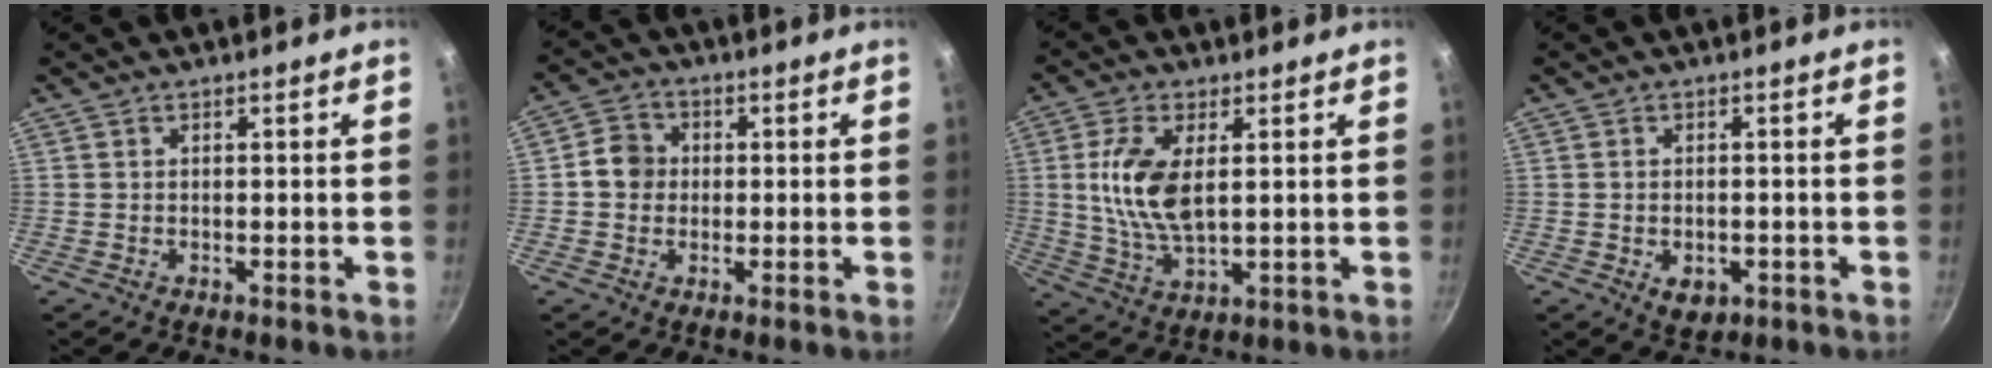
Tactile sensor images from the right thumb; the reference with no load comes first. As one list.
[{"total": 5.4, "force": [0.0, 4.9, 2.2], "torque": [-0.014, 0.011, -0.014]}, {"total": 11.0, "force": [2.0, 5.2, 9.4], "torque": [-0.186, -0.009, 0.043]}, {"total": 4.3, "force": [-1.3, 2.9, 2.9], "torque": [-0.036, 0.001, -0.013]}]